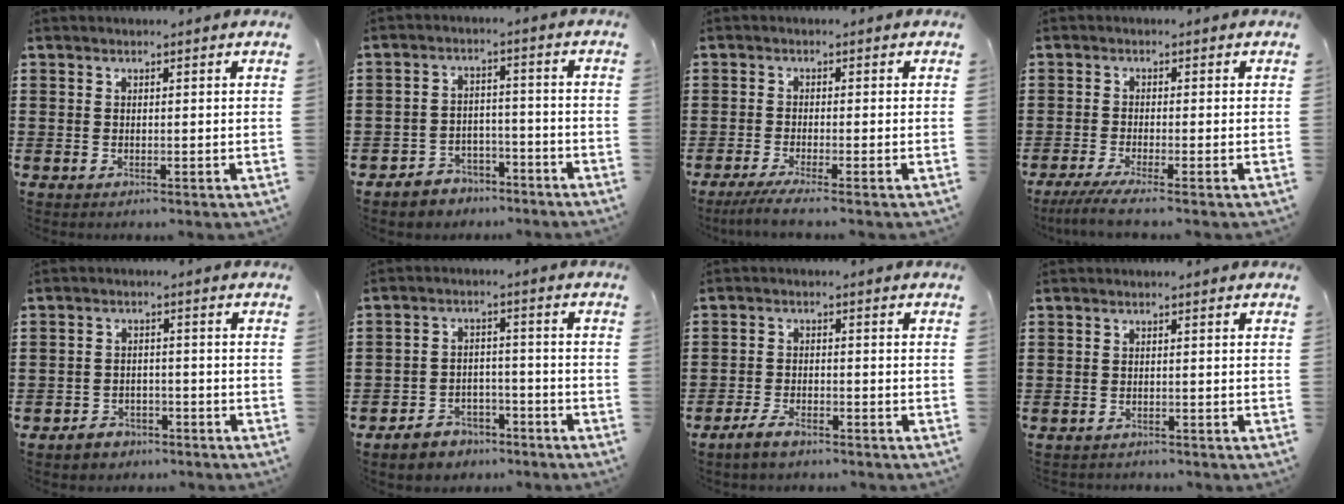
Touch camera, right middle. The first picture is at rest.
{"total": 4.0, "force": [-3.8, 1.4, -0.1], "torque": [-0.007, 0.006, -0.080]}
{"total": 2.4, "force": [-2.0, -0.3, 1.2], "torque": [-0.028, -0.006, -0.039]}
{"total": 2.7, "force": [-2.3, -0.3, 1.4], "torque": [-0.032, -0.009, -0.044]}
{"total": 2.6, "force": [-2.4, 0.9, 0.1], "torque": [-0.009, 0.004, -0.050]}
{"total": 4.2, "force": [-3.9, 1.4, 0.2], "torque": [-0.010, 0.009, -0.081]}
{"total": 3.6, "force": [-2.8, 1.2, 1.8], "torque": [-0.037, 0.007, -0.056]}
{"total": 0.9, "force": [-0.9, 0.1, 0.0], "torque": [-0.004, 0.000, -0.020]}